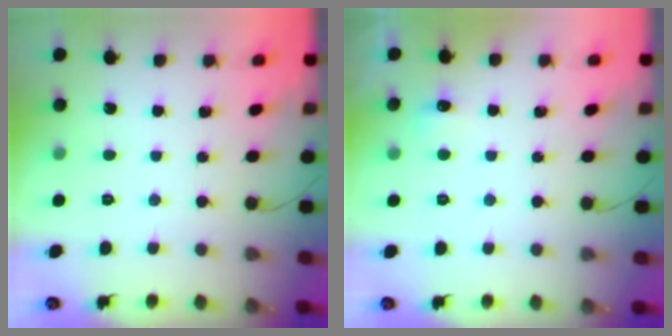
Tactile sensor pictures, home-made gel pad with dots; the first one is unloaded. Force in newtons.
{"total": 5.3, "press": 5.1, "slide": 1.4}